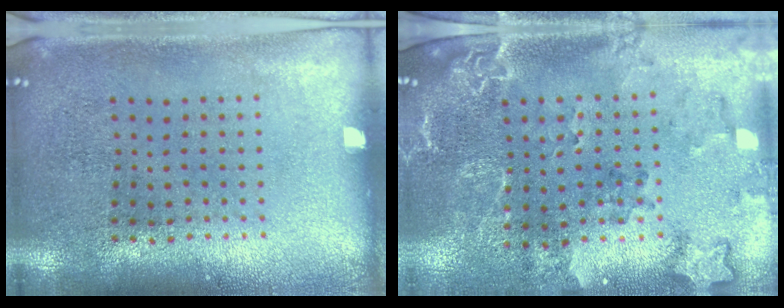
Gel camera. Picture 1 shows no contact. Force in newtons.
{"total": 2.2, "press": 1.9, "slide": 1.1}